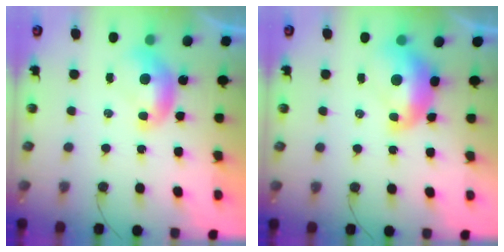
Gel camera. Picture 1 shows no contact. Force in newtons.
{"total": 2.8, "press": 2.7, "slide": 0.7}